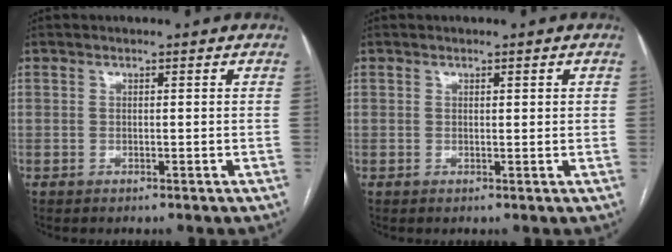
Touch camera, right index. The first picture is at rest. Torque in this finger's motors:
{"motor_torque": [-0.19, 0.25, -0.03, 0.00]}